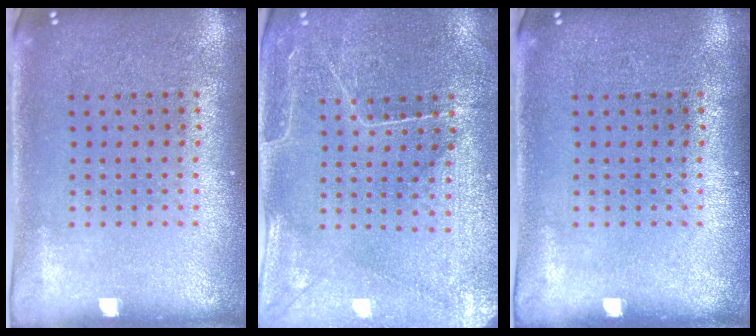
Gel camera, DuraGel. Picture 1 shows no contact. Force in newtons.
{"total": 0.7, "press": 0.5, "slide": 0.4}
{"total": 0.0}